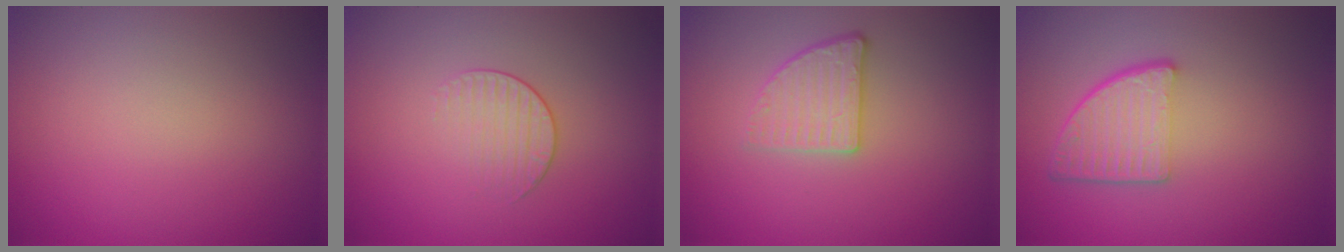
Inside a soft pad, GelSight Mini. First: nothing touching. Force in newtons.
{"total": 1.7, "press": 1.0, "slide": 1.4}
{"total": 2.6, "press": 2.3, "slide": 1.3}
{"total": 4.7, "press": 3.3, "slide": 3.3}